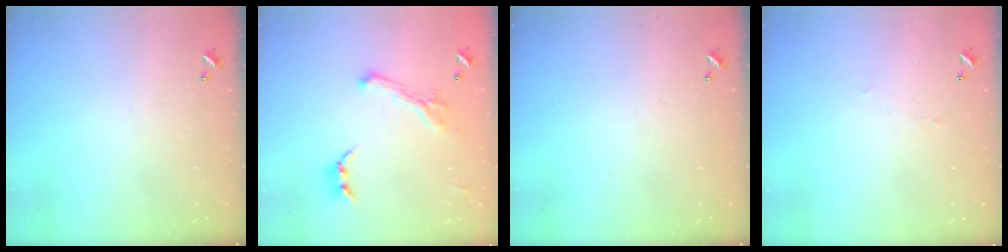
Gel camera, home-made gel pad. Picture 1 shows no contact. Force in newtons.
{"total": 2.1, "press": 1.7, "slide": 1.2}
{"total": 0.0}
{"total": 2.2, "press": 2.1, "slide": 0.4}